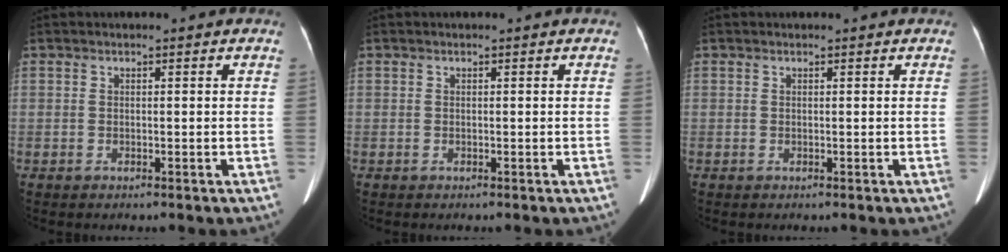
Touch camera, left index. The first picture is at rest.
{"total": 0.0}
{"total": 0.0}